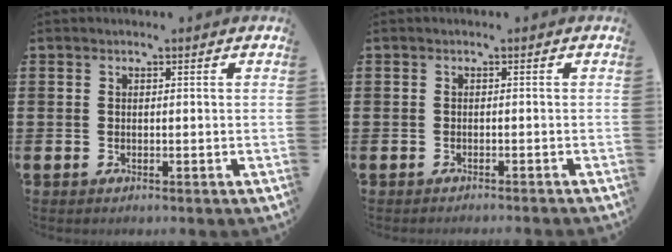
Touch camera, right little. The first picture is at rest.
{"total": 0.6, "force": [-0.6, -0.2, 0.0], "torque": [0.001, -0.002, -0.013]}